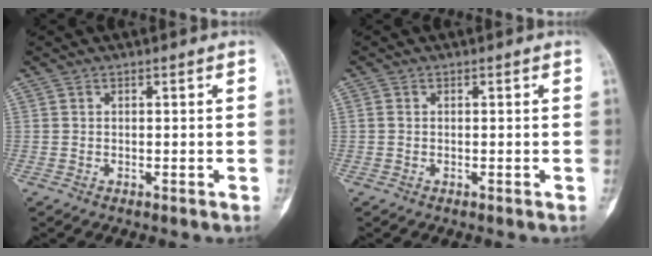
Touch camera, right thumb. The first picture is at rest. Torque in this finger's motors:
{"motor_torque": [0.04, -0.01, 0.33, 0.00, 0.01]}